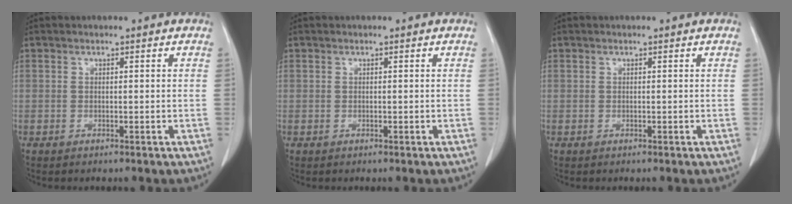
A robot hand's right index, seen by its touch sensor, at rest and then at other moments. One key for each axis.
{"total": 0.0}
{"total": 0.0}